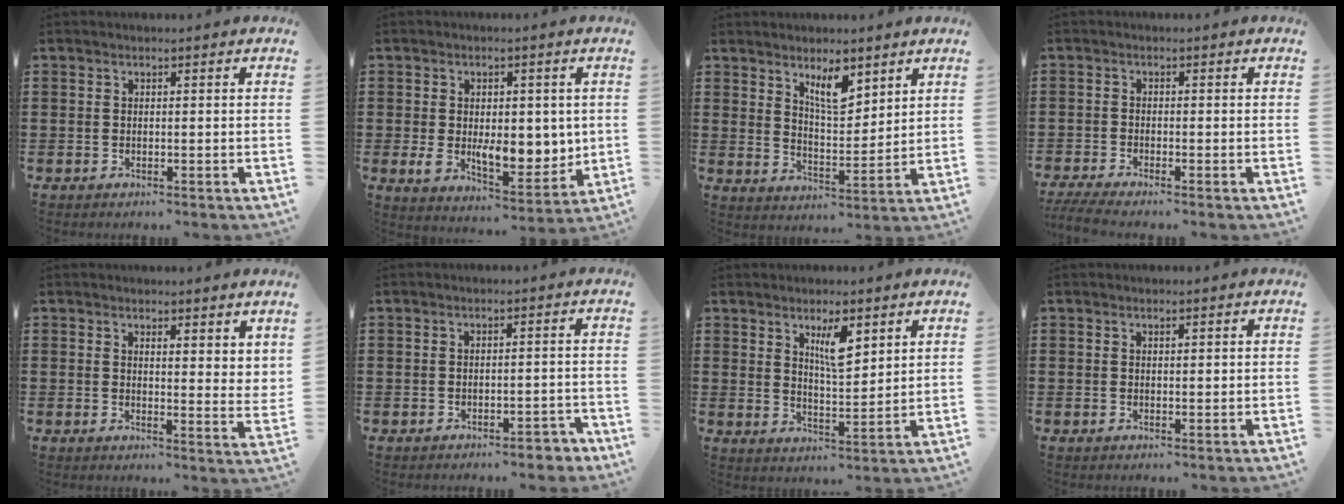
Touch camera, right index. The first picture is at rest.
{"total": 8.4, "force": [-0.1, 5.3, 6.4], "torque": [-0.101, 0.004, 0.003]}
{"total": 6.5, "force": [4.5, 2.4, 4.2], "torque": [-0.076, -0.011, 0.076]}
{"total": 2.3, "force": [-2.2, 0.0, 0.9], "torque": [-0.021, -0.005, -0.046]}
{"total": 2.7, "force": [2.6, 0.6, 0.6], "torque": [-0.021, 0.002, 0.048]}
{"total": 2.4, "force": [-2.0, 0.7, 1.1], "torque": [-0.021, 0.003, -0.039]}
{"total": 5.9, "force": [3.3, 1.9, 4.6], "torque": [-0.082, -0.001, 0.053]}
{"total": 0.5, "force": [0.4, 0.2, 0.4], "torque": [-0.007, 0.001, 0.007]}